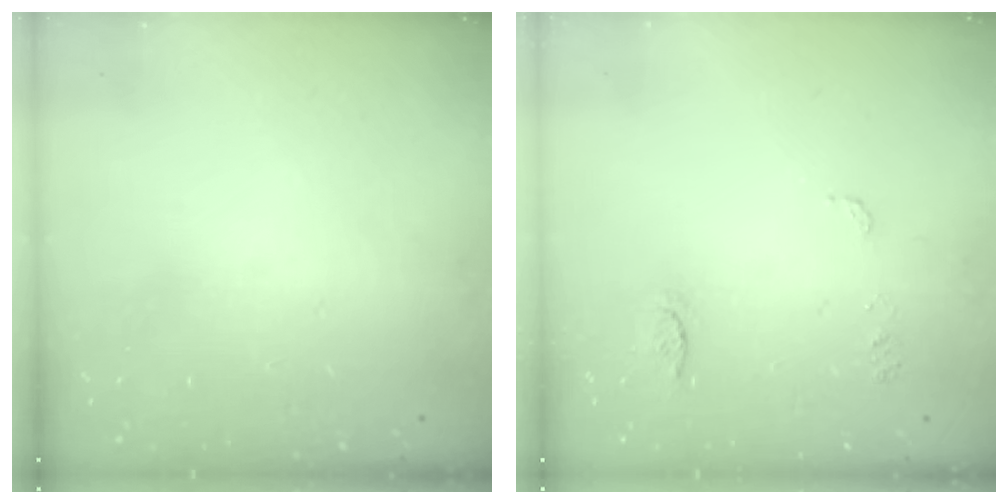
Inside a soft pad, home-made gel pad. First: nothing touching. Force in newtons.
{"total": 6.9, "press": 6.9, "slide": 0.5}